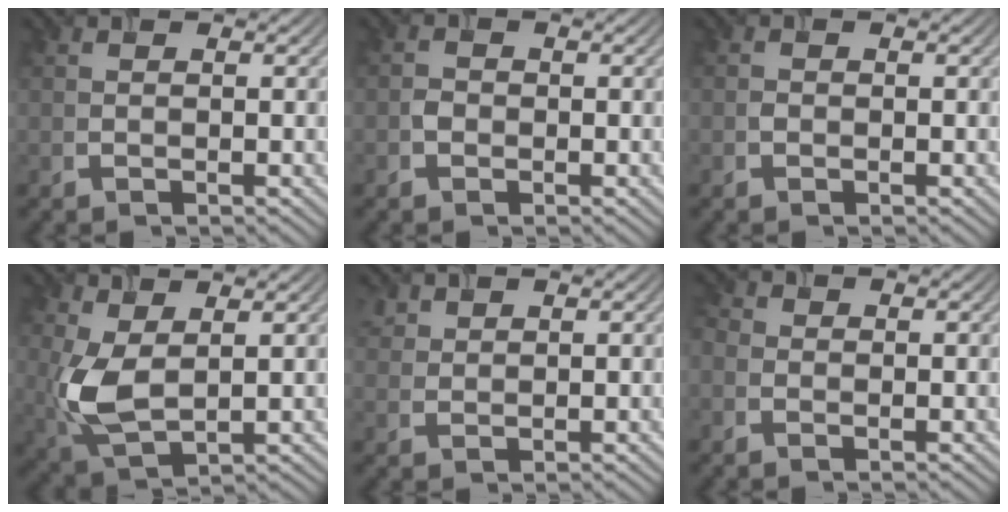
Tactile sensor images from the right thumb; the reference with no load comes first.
{"total": 1.1, "force": [-0.5, 0.9, 0.3], "torque": [-0.006, -0.002, -0.013]}
{"total": 0.5, "force": [-0.3, 0.4, 0.1], "torque": [-0.001, -0.004, -0.007]}
{"total": 6.7, "force": [1.0, 3.6, 5.5], "torque": [-0.148, -0.005, 0.023]}
{"total": 2.1, "force": [1.7, 1.0, 0.7], "torque": [-0.022, 0.003, 0.042]}
{"total": 1.8, "force": [-0.4, 1.6, 0.8], "torque": [-0.022, 0.000, -0.013]}